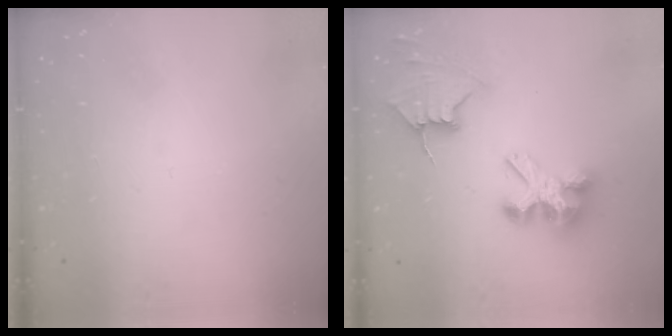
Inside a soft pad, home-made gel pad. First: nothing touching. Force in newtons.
{"total": 11.9, "press": 11.9, "slide": 0.9}